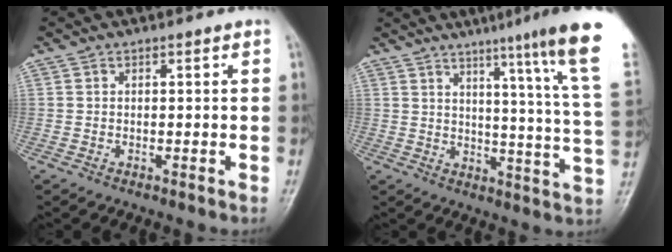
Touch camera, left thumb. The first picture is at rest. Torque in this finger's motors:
{"motor_torque": [2.27, -0.02, 1.63, -1.14, 0.40]}